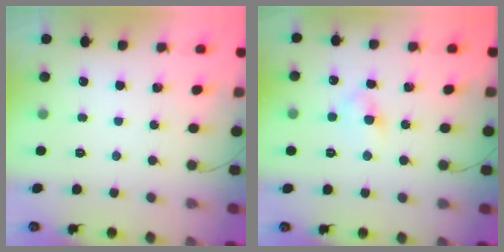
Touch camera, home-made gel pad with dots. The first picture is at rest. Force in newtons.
{"total": 4.3, "press": 4.1, "slide": 1.4}